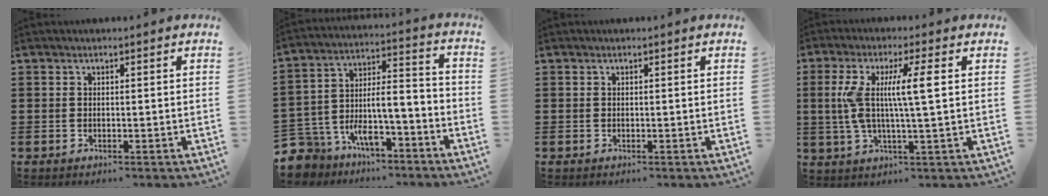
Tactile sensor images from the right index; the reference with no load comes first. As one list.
[{"total": 7.8, "force": [-6.3, 3.1, 3.4], "torque": [-0.078, 0.003, -0.125]}, {"total": 0.0}, {"total": 8.3, "force": [1.2, 0.6, 8.2], "torque": [-0.171, -0.007, 0.009]}]